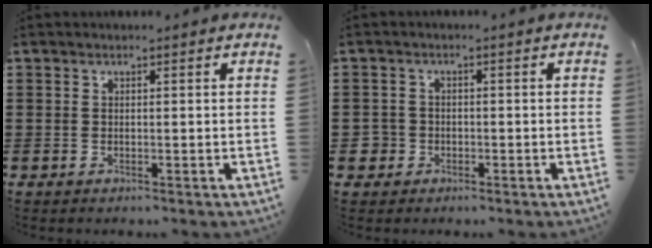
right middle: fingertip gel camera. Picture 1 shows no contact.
{"total": 2.6, "force": [-0.9, 2.4, 0.2], "torque": [-0.021, 0.001, -0.026]}